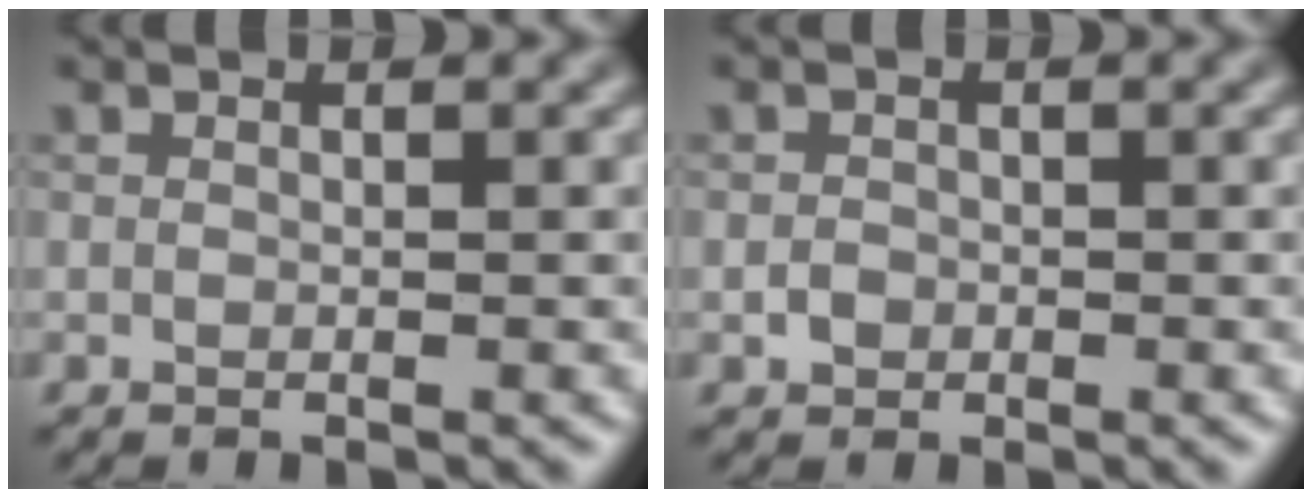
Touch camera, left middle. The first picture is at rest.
{"total": 0.9, "force": [-0.3, 0.8, 0.3], "torque": [-0.002, -0.001, -0.007]}